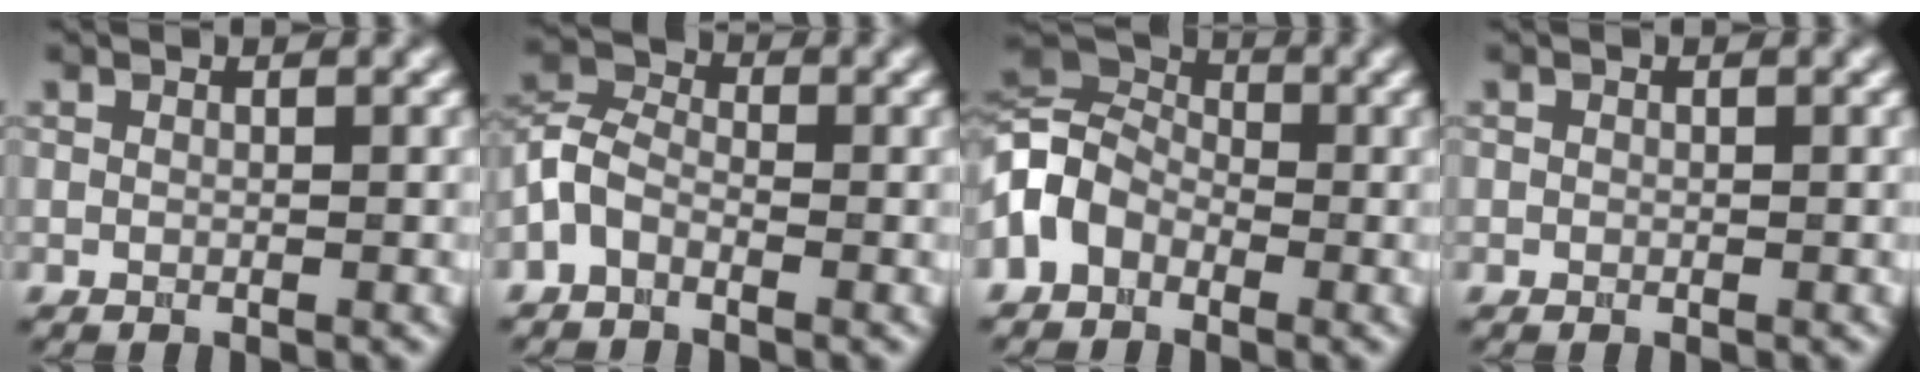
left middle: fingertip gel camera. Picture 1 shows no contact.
{"total": 3.2, "force": [-1.8, 1.8, 1.9], "torque": [-0.047, 0.013, -0.048]}
{"total": 5.8, "force": [-1.6, 4.2, 3.7], "torque": [-0.081, 0.014, -0.054]}
{"total": 0.0}